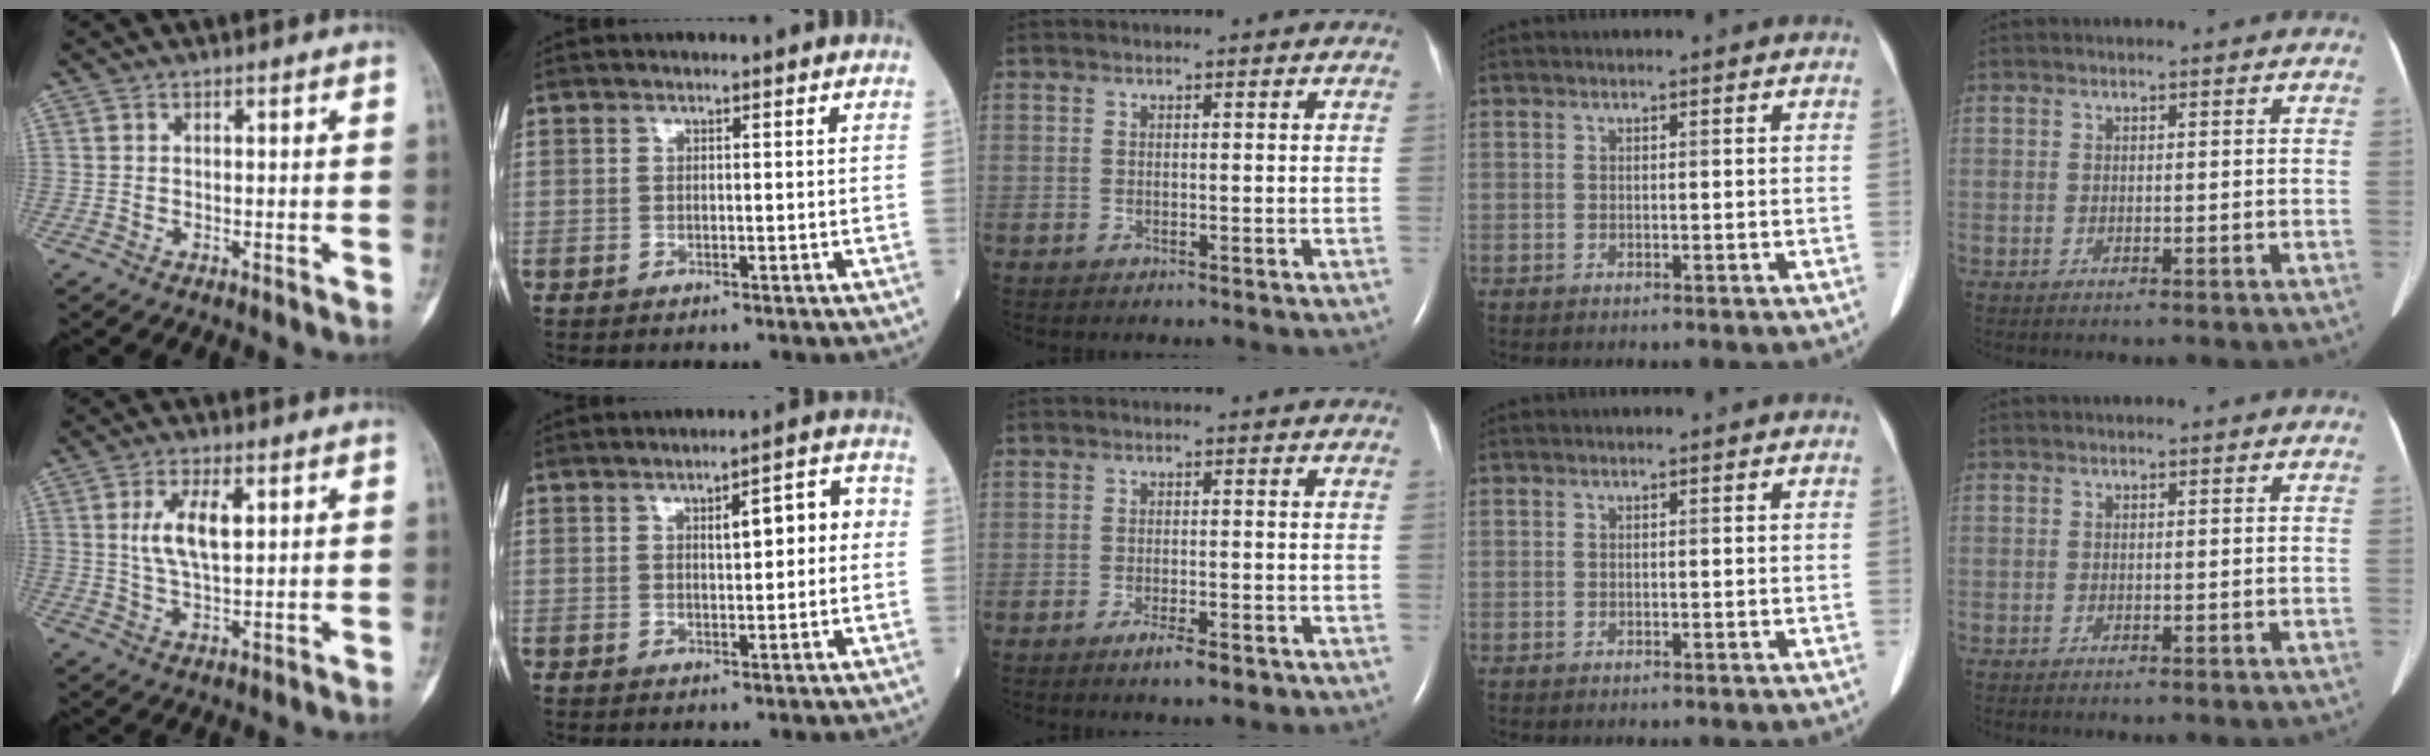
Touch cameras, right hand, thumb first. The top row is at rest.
{"thumb": {"total": 7.6, "force": [2.1, 3.3, 6.5], "torque": [-0.125, -0.008, 0.043]}, "index": {"total": 5.8, "force": [0.8, 1.7, 5.5], "torque": [-0.076, 0.026, 0.012]}, "middle": {"total": 3.4, "force": [-2.2, 0.8, 2.5], "torque": [-0.043, -0.002, -0.032]}}